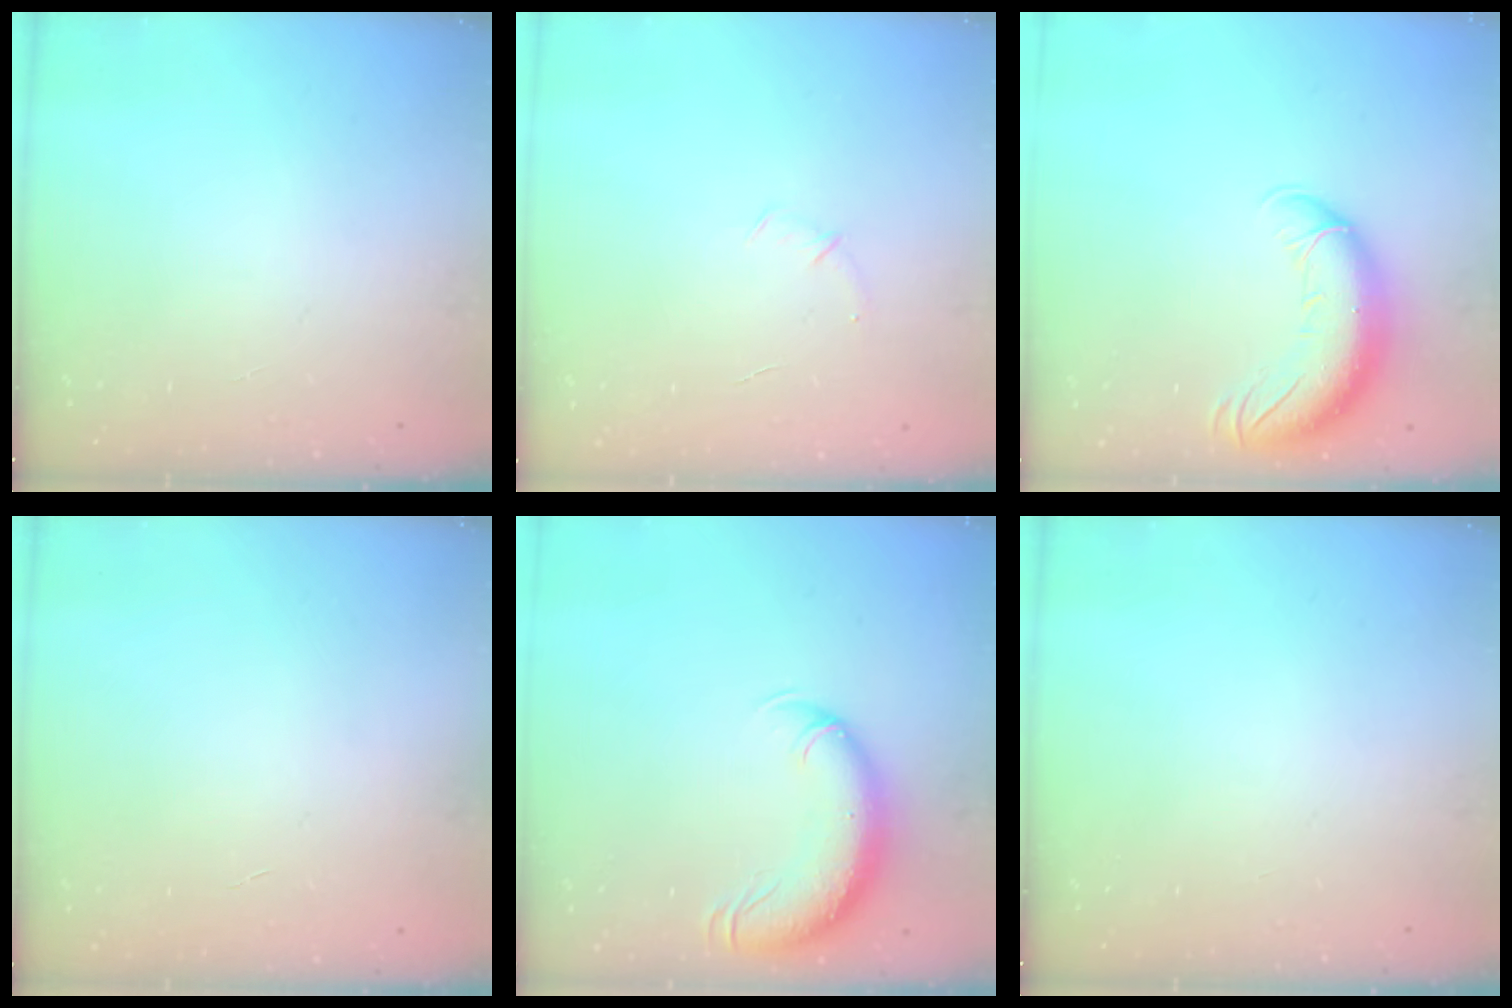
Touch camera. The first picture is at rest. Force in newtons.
{"total": 5.0, "press": 4.9, "slide": 1.3}
{"total": 13.4, "press": 13.0, "slide": 3.1}
{"total": 0.0}
{"total": 10.6, "press": 10.3, "slide": 2.5}
{"total": 0.0}